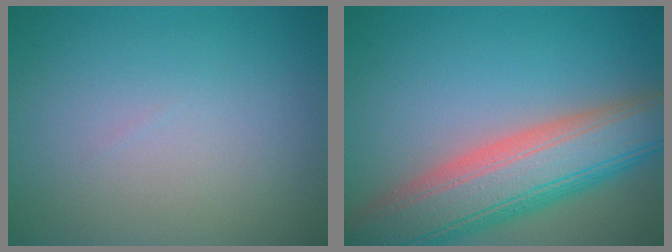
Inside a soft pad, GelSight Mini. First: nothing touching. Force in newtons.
{"total": 10.2, "press": 10.2, "slide": 0.7}